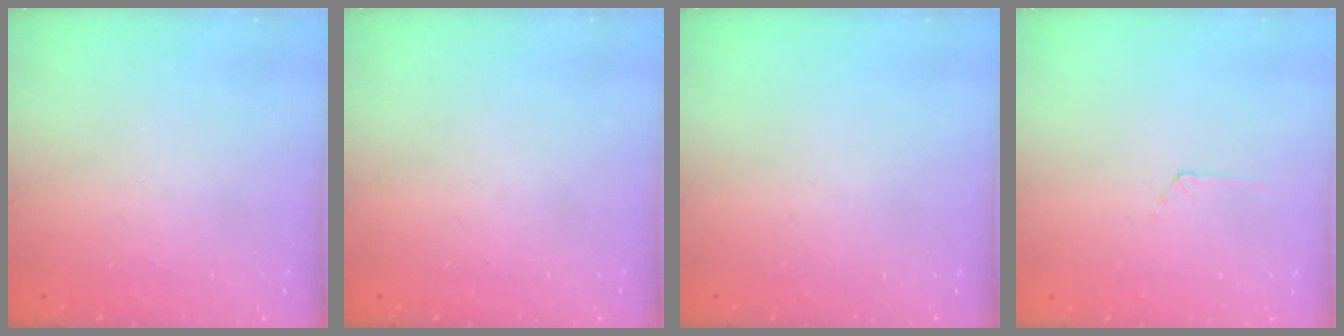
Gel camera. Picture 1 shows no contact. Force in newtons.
{"total": 0.0}
{"total": 0.0}
{"total": 1.5, "press": 1.4, "slide": 0.2}